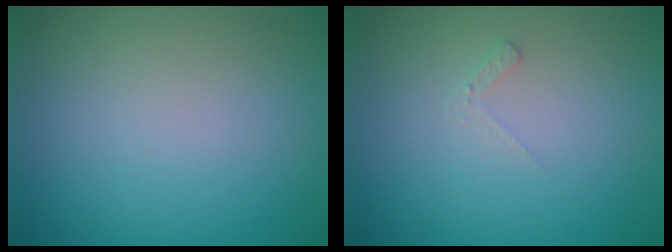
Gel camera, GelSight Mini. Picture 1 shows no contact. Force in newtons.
{"total": 0.8, "press": 0.8, "slide": 0.2}